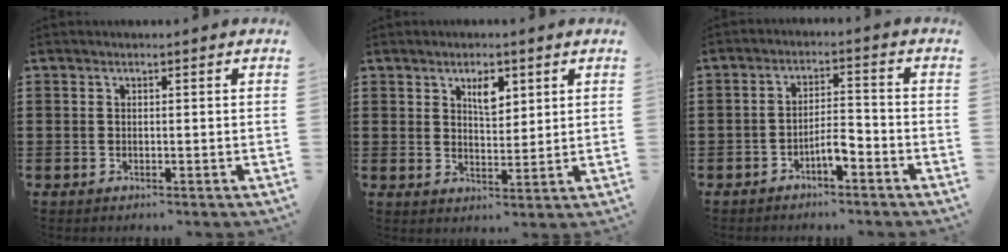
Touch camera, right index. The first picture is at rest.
{"total": 4.1, "force": [2.3, 2.0, 2.8], "torque": [-0.038, -0.002, 0.034]}
{"total": 4.0, "force": [-2.5, 1.2, 2.9], "torque": [-0.059, 0.007, -0.051]}